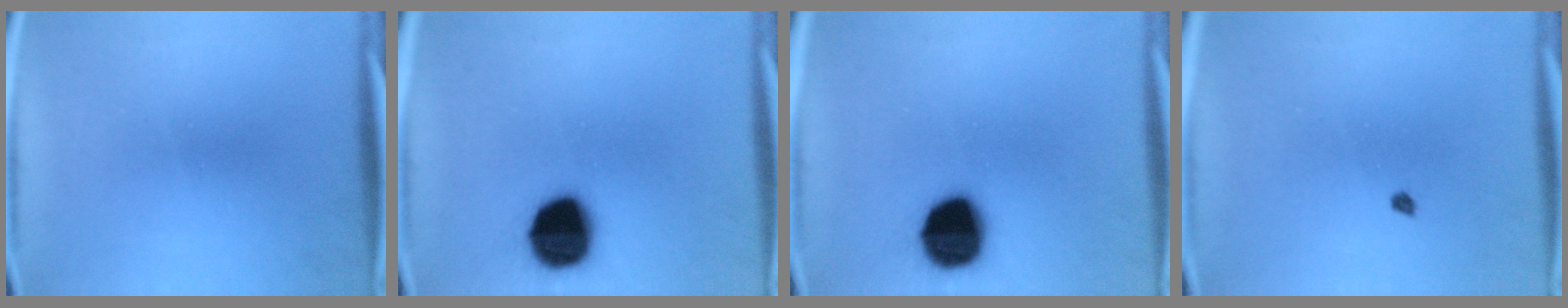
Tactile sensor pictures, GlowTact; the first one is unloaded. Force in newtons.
{"total": 15.2}
{"total": 15.2}
{"total": 0.6}